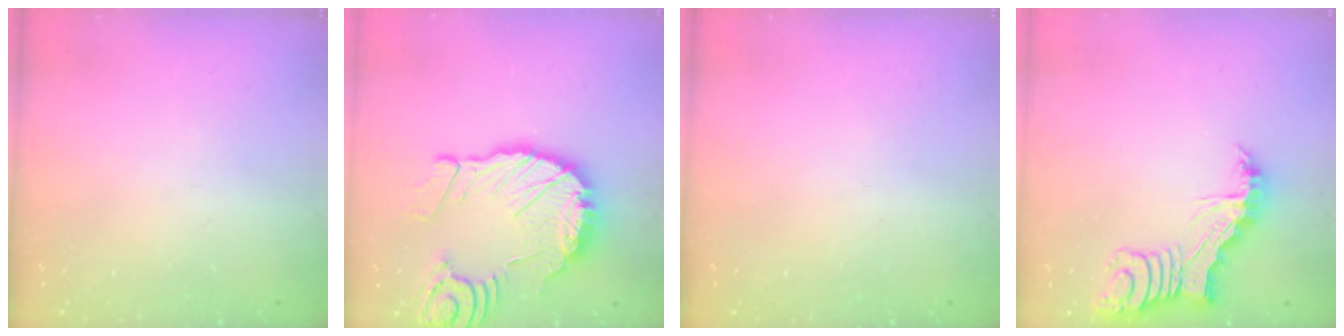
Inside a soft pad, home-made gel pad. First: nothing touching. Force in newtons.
{"total": 19.0, "press": 18.8, "slide": 2.2}
{"total": 0.0}
{"total": 7.7, "press": 7.7, "slide": 0.6}